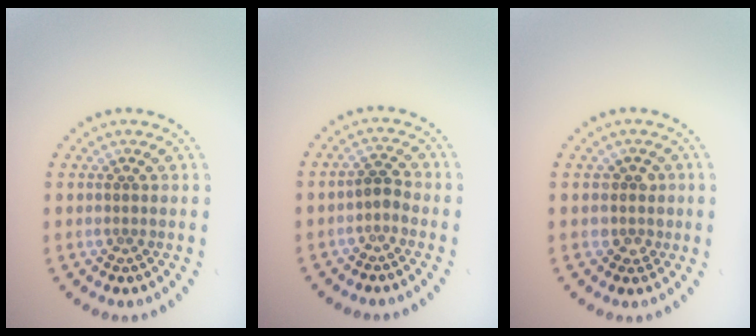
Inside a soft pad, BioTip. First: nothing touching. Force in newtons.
{"total": 1.3, "press": 1.0, "slide": 0.8}
{"total": 1.8, "press": 1.5, "slide": 0.9}